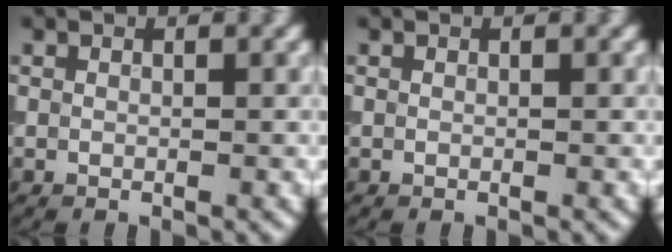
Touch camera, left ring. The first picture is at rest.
{"total": 0.0}